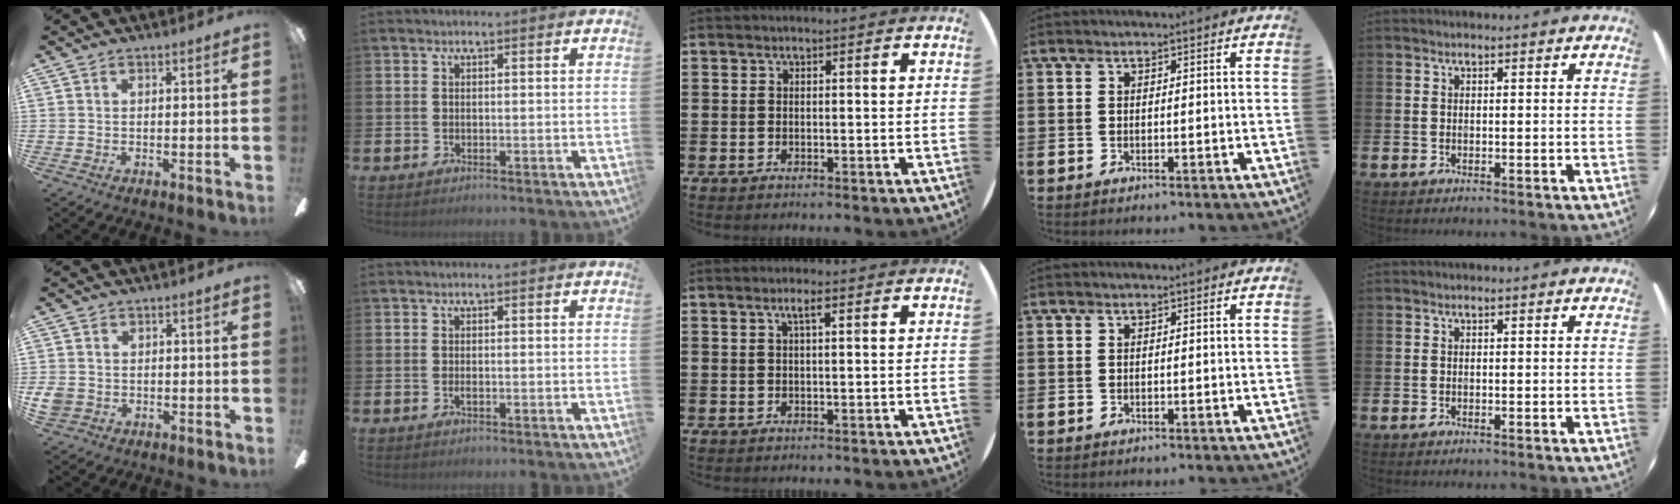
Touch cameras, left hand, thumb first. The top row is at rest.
{"thumb": {"total": 3.3, "force": [-0.5, 3.0, 1.2], "torque": [-0.027, 0.005, -0.007]}, "index": {"total": 0.6, "force": [-0.2, 0.2, 0.6], "torque": [-0.020, 0.003, -0.002]}, "middle": {"total": 1.8, "force": [0.8, 0.3, 1.6], "torque": [-0.033, 0.005, 0.013]}}